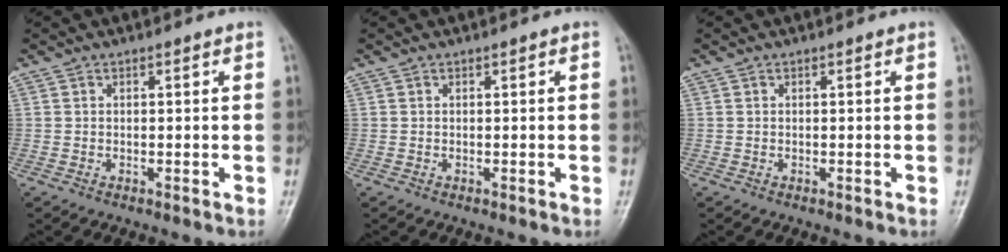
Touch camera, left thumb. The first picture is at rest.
{"total": 0.0}
{"total": 0.0}